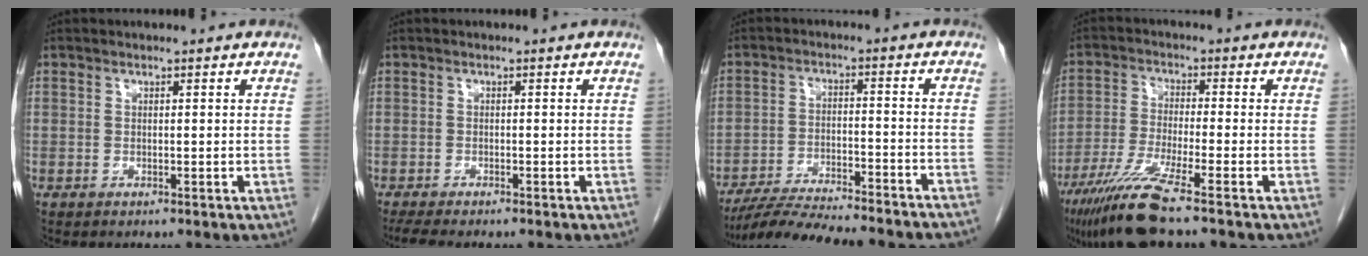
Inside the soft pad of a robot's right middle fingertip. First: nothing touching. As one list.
[{"total": 4.6, "force": [-3.9, 0.5, 2.5], "torque": [-0.042, -0.014, -0.059]}, {"total": 19.0, "force": [-17.1, 1.3, 8.0], "torque": [-0.121, -0.022, -0.252]}, {"total": 9.0, "force": [-6.3, -0.9, 6.4], "torque": [-0.132, -0.031, -0.120]}]